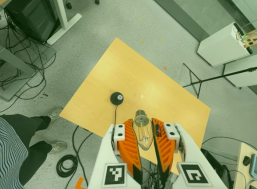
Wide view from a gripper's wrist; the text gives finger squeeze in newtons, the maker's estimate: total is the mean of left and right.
{"total": 20.2, "left": 25.3, "right": 15.1}